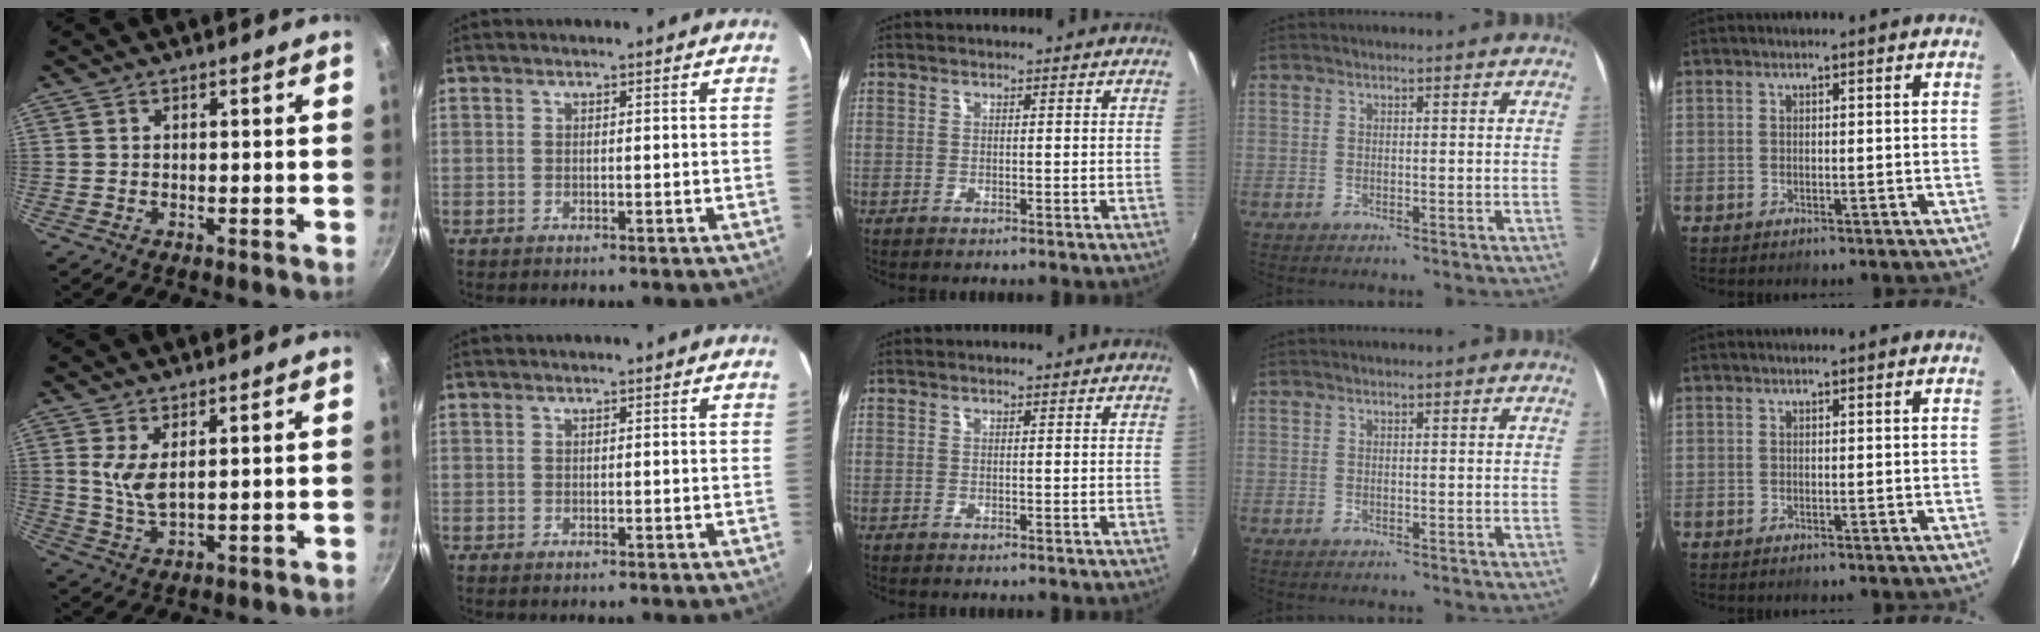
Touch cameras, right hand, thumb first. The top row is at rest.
{"thumb": {"total": 5.4, "force": [2.1, 2.2, 4.5], "torque": [-0.086, -0.022, 0.047]}}